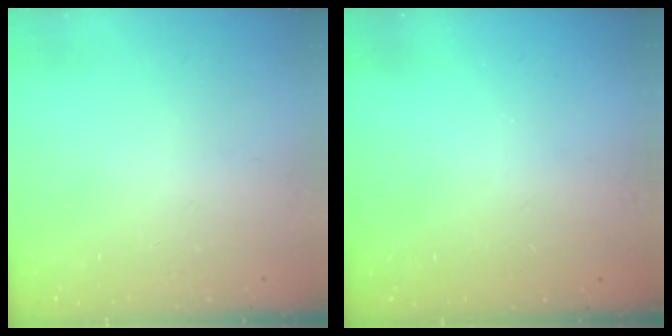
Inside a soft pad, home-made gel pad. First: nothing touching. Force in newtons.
{"total": 3.3, "press": 3.3, "slide": 0.1}